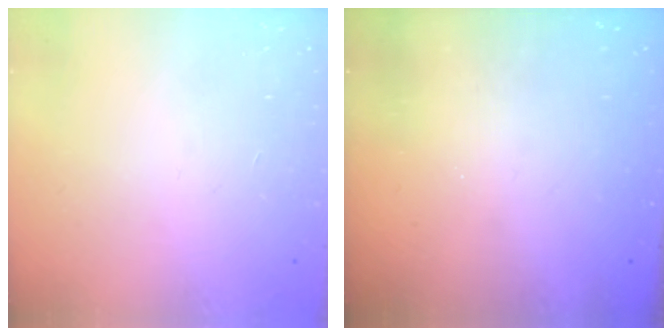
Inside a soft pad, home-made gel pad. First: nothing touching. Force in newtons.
{"total": 0.0}